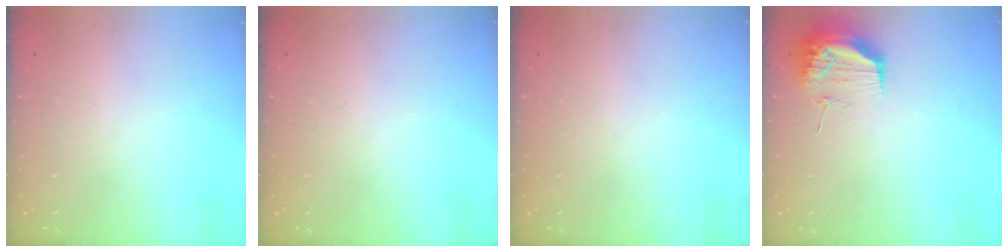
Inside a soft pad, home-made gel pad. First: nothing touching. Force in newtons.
{"total": 1.0, "press": 0.0, "slide": 1.0}
{"total": 0.0}
{"total": 17.9, "press": 13.8, "slide": 11.4}